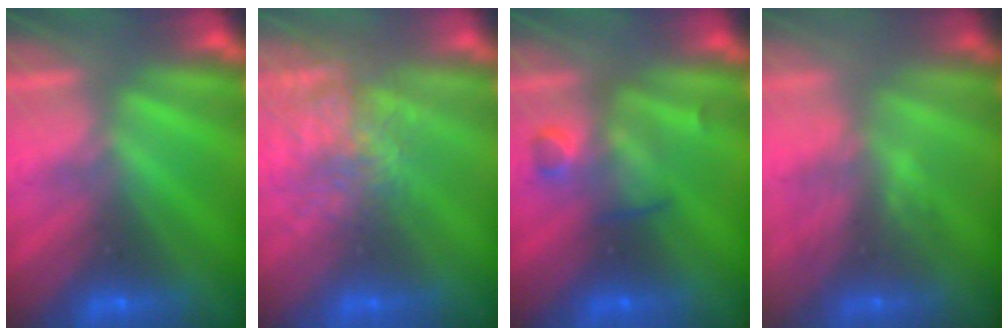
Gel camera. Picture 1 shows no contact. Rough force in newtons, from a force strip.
{"total": 3.6}
{"total": 3.1}
{"total": 3.0}